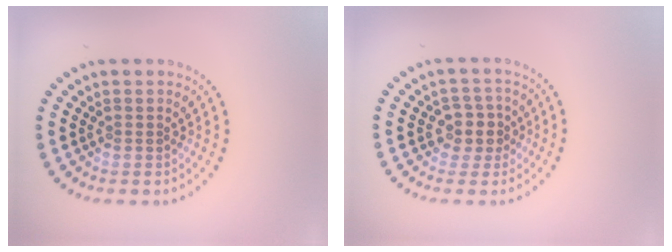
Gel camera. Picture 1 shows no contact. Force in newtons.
{"total": 2.5, "press": 2.2, "slide": 1.2}